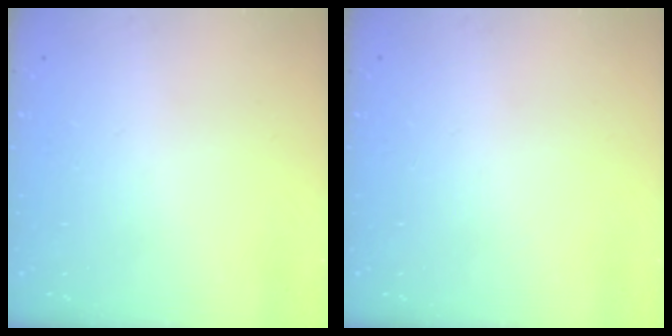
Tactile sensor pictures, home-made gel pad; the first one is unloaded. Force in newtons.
{"total": 0.0}